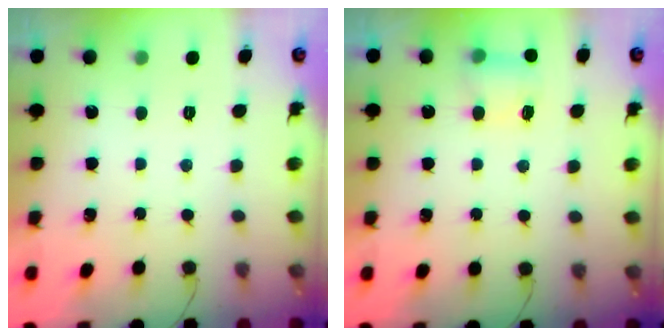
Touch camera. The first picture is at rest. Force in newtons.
{"total": 3.9, "press": 3.7, "slide": 1.2}